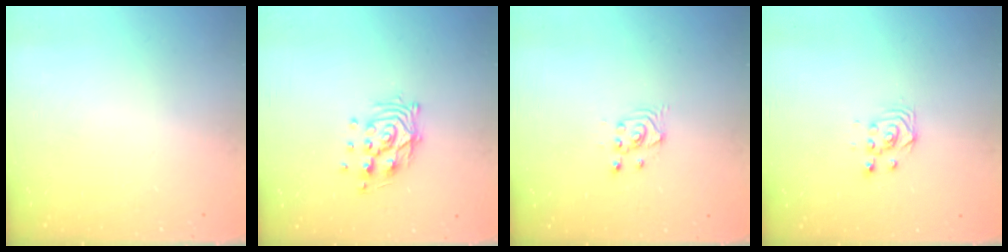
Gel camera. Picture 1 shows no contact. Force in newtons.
{"total": 10.6, "press": 10.6, "slide": 0.9}
{"total": 2.7, "press": 2.7, "slide": 0.2}
{"total": 3.4, "press": 3.4, "slide": 0.2}